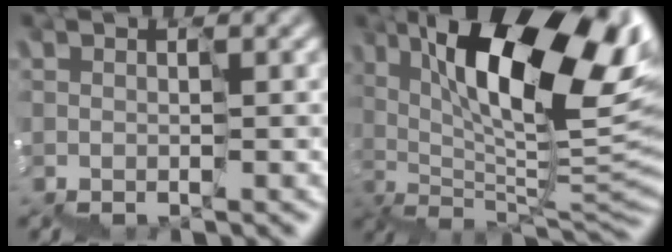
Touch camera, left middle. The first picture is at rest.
{"total": 12.7, "force": [4.5, 4.5, 10.9], "torque": [-0.175, 0.004, 0.077]}